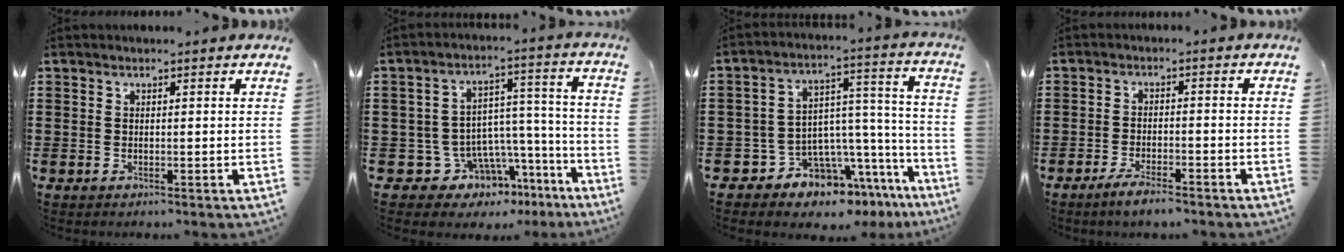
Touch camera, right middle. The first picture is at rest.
{"total": 7.8, "force": [-5.9, 4.9, 1.1], "torque": [-0.040, 0.007, -0.103]}
{"total": 8.0, "force": [-7.0, 3.6, 1.7], "torque": [-0.040, 0.000, -0.131]}
{"total": 3.3, "force": [-2.9, 0.4, 1.5], "torque": [-0.025, 0.006, -0.057]}